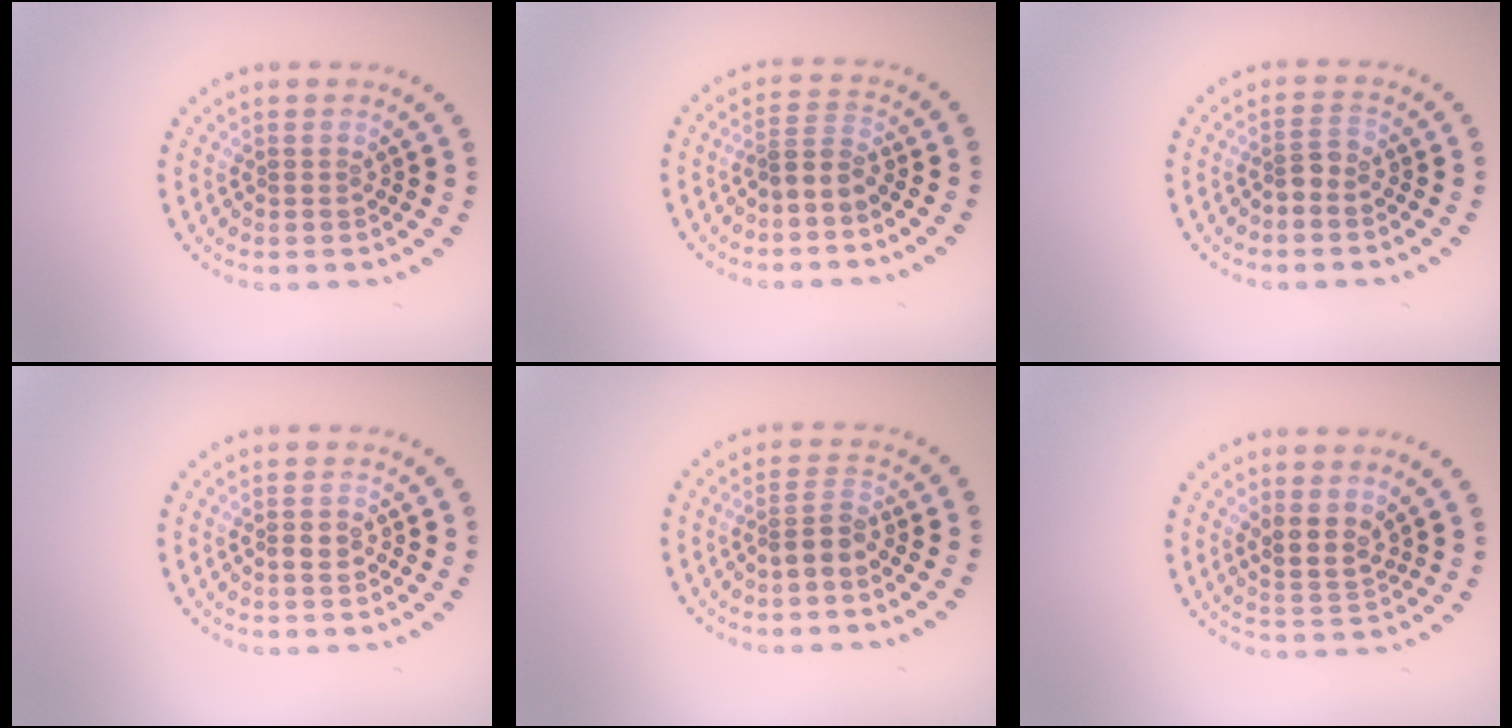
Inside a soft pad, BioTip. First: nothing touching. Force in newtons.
{"total": 1.8, "press": 1.2, "slide": 1.4}
{"total": 1.6, "press": 1.2, "slide": 1.1}
{"total": 0.8, "press": 0.8, "slide": 0.2}
{"total": 2.1, "press": 1.7, "slide": 1.2}
{"total": 2.4, "press": 1.9, "slide": 1.4}